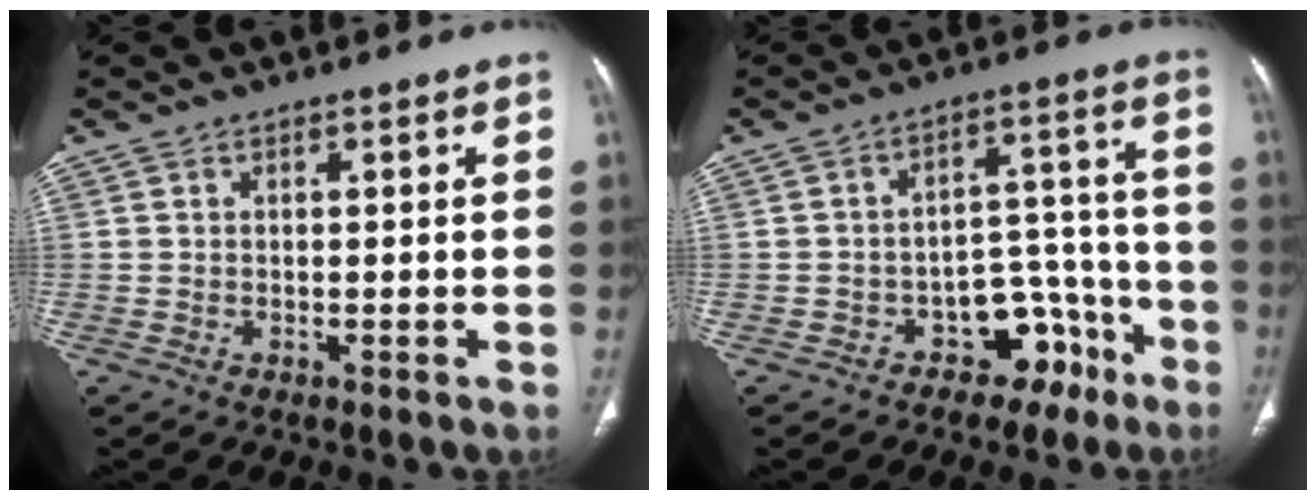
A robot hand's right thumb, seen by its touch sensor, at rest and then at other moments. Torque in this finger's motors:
{"motor_torque": [3.25, 1.76, 1.12, -0.98, 0.01]}